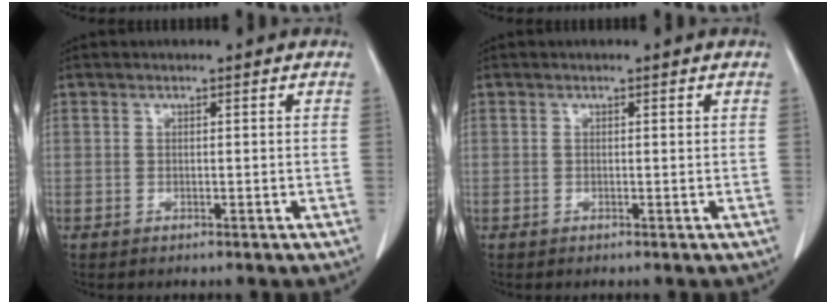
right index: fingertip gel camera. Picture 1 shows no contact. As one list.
[{"total": 0.0}]